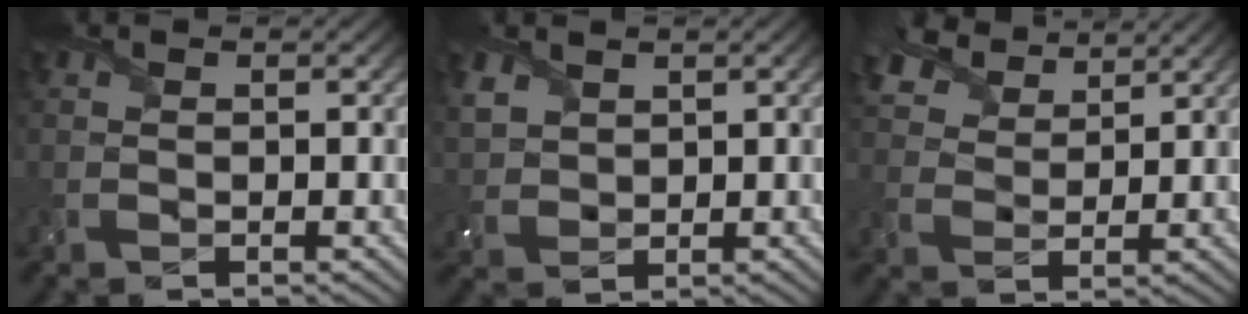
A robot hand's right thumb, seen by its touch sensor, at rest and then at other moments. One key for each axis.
{"total": 3.8, "fx": 2.2, "fy": 2.7, "fz": 1.4, "tx": -0.052, "ty": -0.003, "tz": 0.052}
{"total": 6.4, "fx": 5.1, "fy": 3.1, "fz": 2.4, "tx": -0.065, "ty": 0.015, "tz": 0.097}